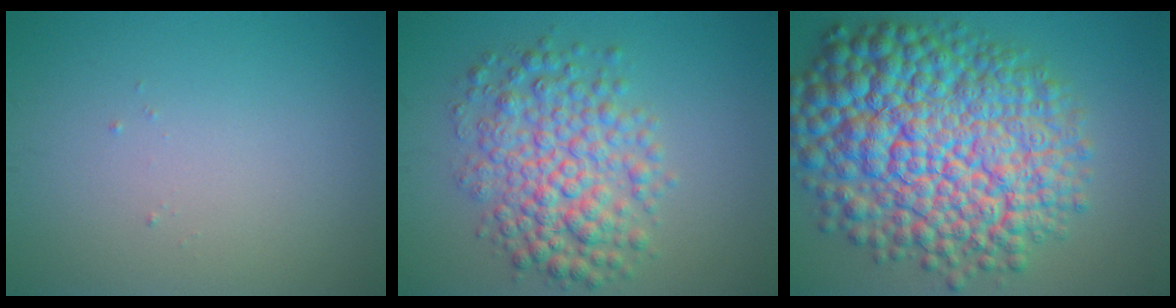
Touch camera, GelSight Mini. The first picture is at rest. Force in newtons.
{"total": 6.4, "press": 6.4, "slide": 0.1}
{"total": 15.8, "press": 15.8, "slide": 0.3}